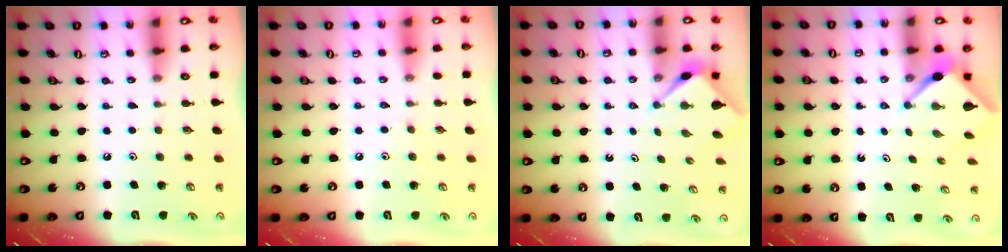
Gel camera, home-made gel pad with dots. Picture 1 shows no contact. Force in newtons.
{"total": 2.4, "press": 2.4, "slide": 0.5}
{"total": 2.8, "press": 2.8, "slide": 0.2}
{"total": 3.1, "press": 3.1, "slide": 0.2}